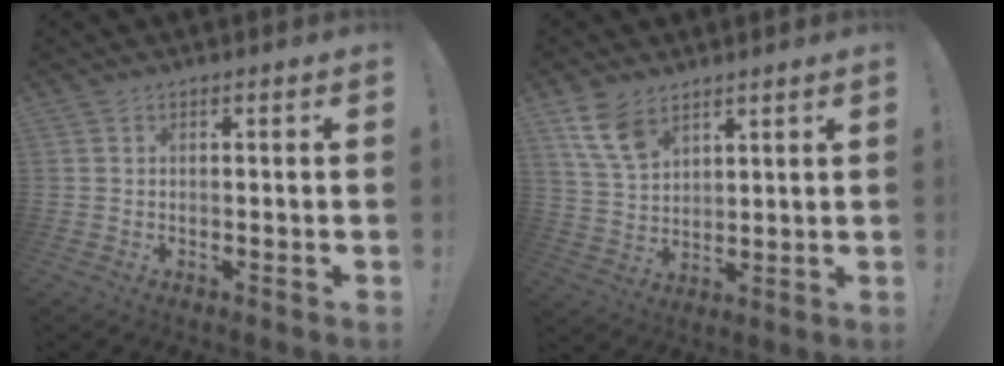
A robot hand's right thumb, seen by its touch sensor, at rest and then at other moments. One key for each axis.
{"total": 10.5, "fx": 6.6, "fy": 6.2, "fz": 5.4, "tx": -0.098, "ty": -0.026, "tz": 0.130}